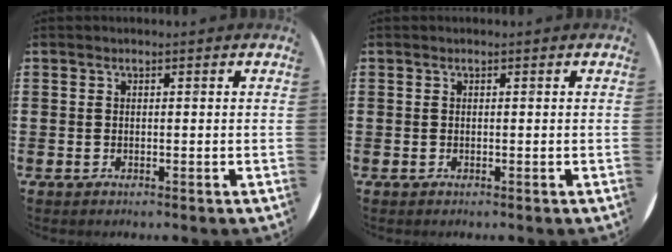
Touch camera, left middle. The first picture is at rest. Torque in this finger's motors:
{"motor_torque": [0.03, -0.02, 0.00, 0.00]}